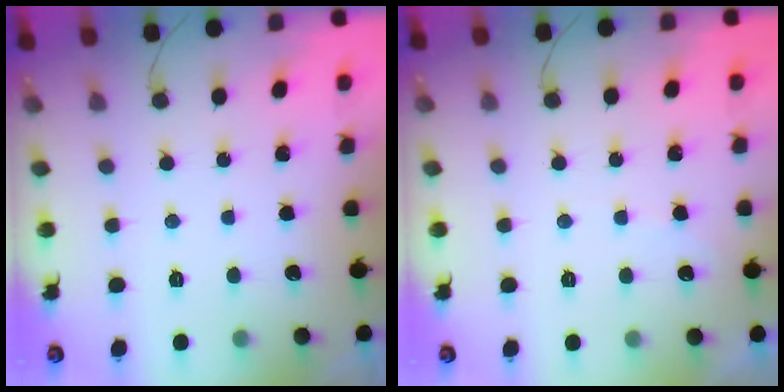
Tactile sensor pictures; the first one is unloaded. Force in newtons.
{"total": 3.8, "press": 3.7, "slide": 0.5}